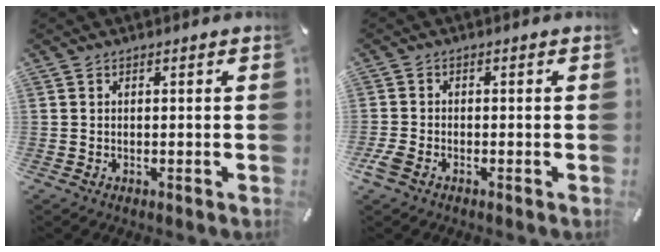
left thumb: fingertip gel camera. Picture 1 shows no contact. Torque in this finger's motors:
{"motor_torque": [0.21, -0.05, -0.02, -0.64, 0.05]}